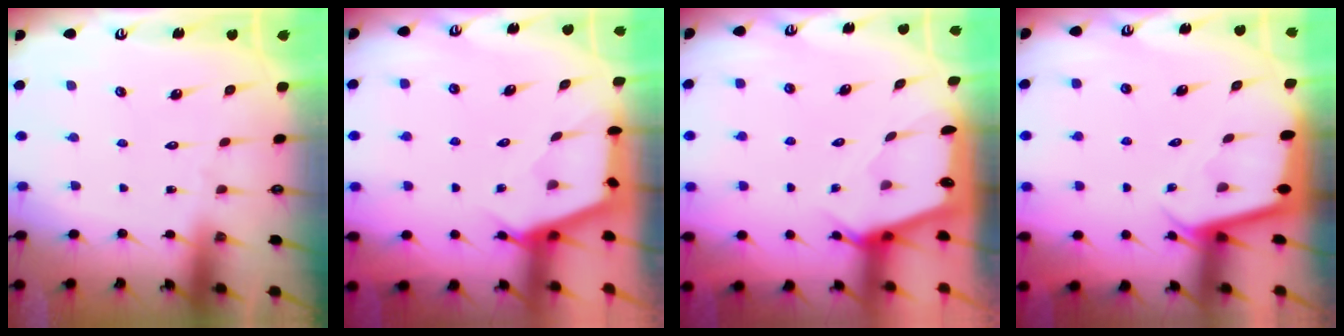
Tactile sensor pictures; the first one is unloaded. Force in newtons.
{"total": 2.6, "press": 2.5, "slide": 0.4}
{"total": 2.4, "press": 2.4, "slide": 0.3}
{"total": 2.5, "press": 2.5, "slide": 0.1}